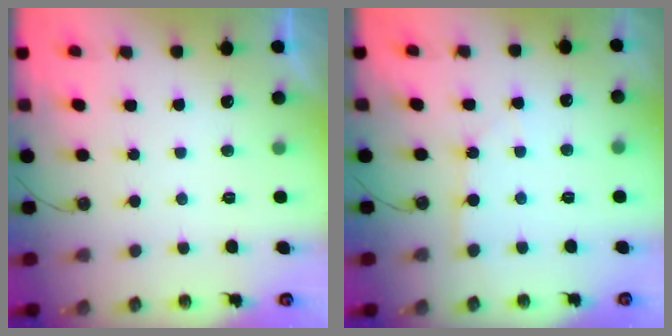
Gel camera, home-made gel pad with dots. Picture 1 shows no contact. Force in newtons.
{"total": 3.8, "press": 3.7, "slide": 0.5}